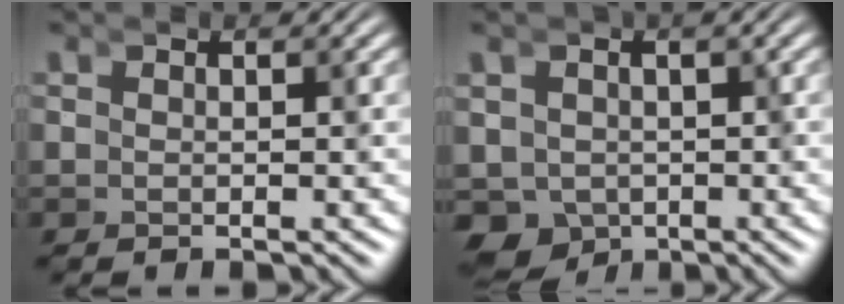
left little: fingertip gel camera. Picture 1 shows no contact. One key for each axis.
{"total": 9.0, "fx": -3.6, "fy": 7.8, "fz": 2.7, "tx": -0.104, "ty": -0.060, "tz": -0.048}